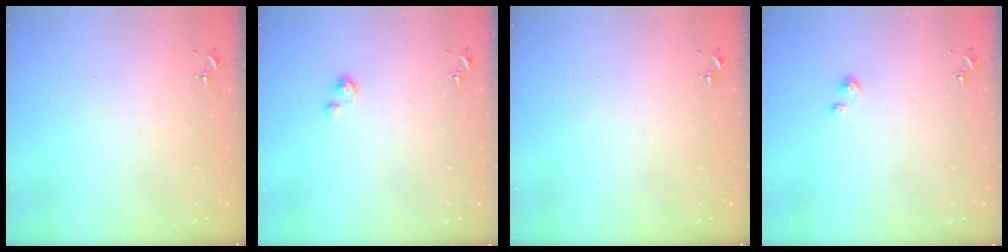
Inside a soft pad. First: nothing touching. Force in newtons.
{"total": 2.2, "press": 2.2, "slide": 0.2}
{"total": 0.0}
{"total": 3.8, "press": 3.8, "slide": 0.4}